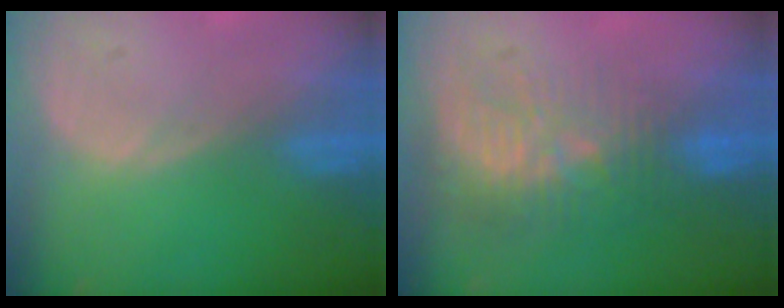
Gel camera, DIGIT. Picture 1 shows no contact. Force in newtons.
{"total": 10.1, "press": 9.0, "slide": 4.5}